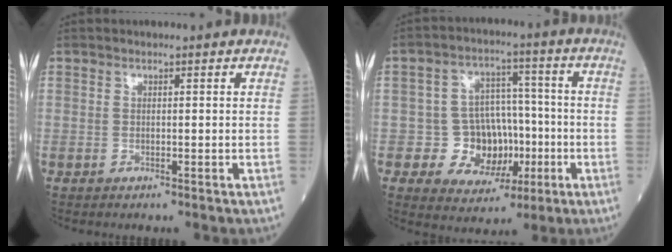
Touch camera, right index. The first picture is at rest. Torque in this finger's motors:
{"motor_torque": [0.77, 0.02, 0.13, 0.04]}